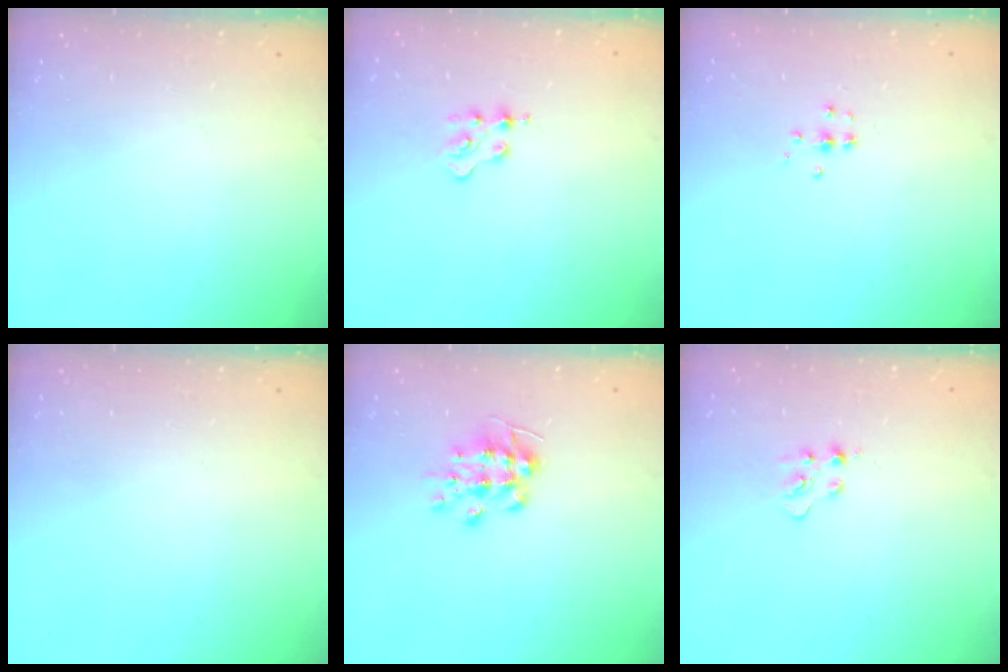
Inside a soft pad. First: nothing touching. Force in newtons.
{"total": 2.2, "press": 2.2, "slide": 0.5}
{"total": 4.4, "press": 4.3, "slide": 0.3}
{"total": 0.0}
{"total": 8.4, "press": 8.4, "slide": 0.6}
{"total": 4.5, "press": 4.5, "slide": 0.6}